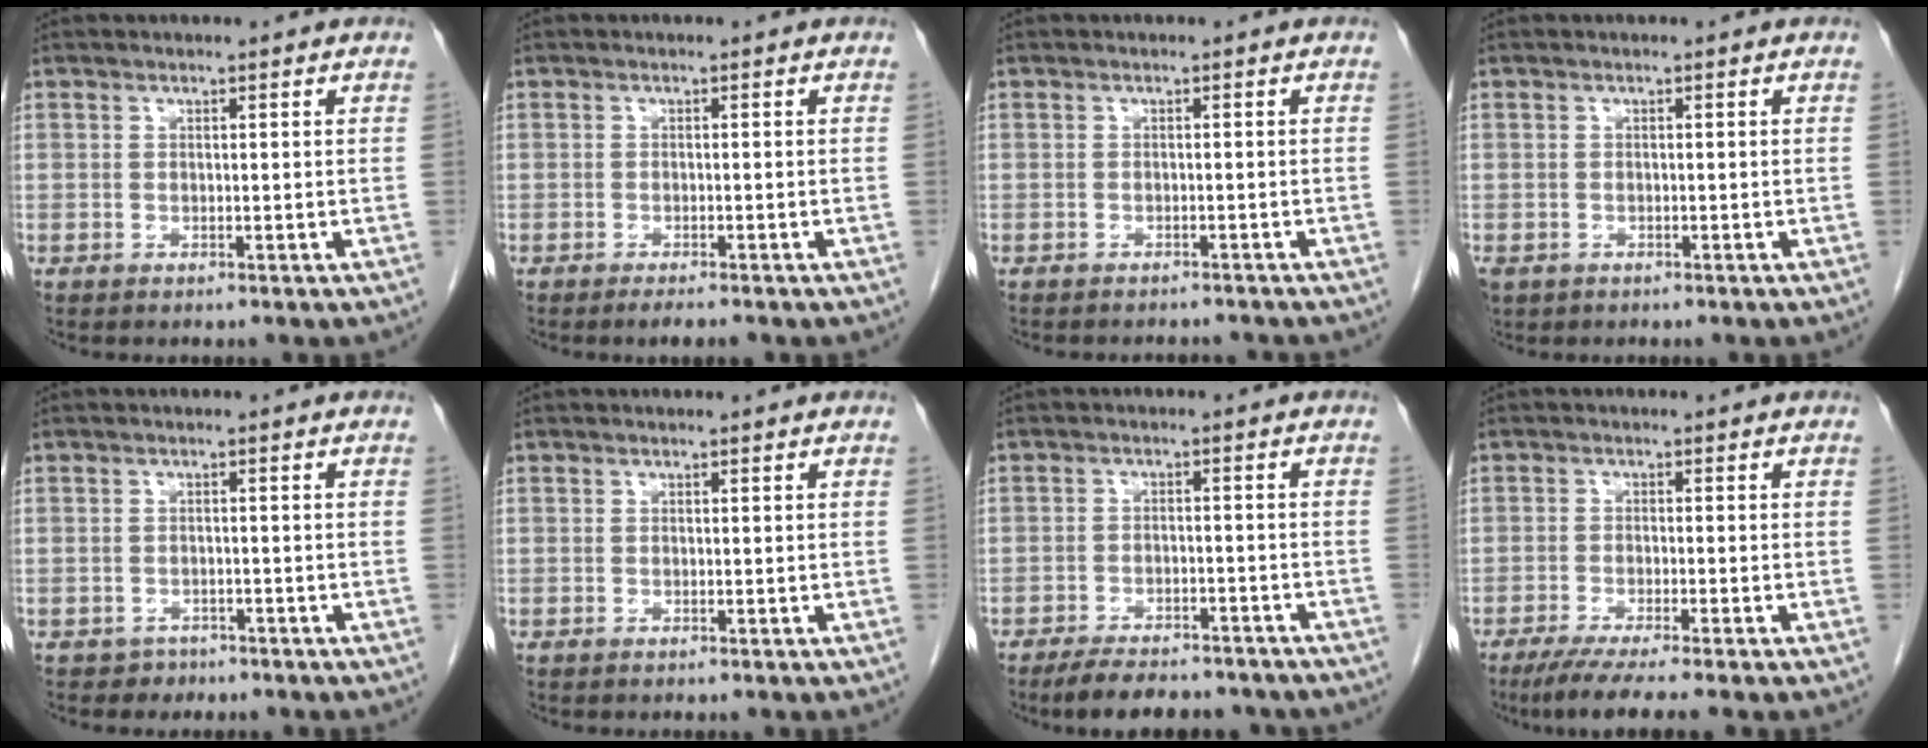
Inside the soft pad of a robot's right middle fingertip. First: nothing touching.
{"total": 2.0, "force": [-1.6, 0.2, 1.1], "torque": [-0.019, -0.005, -0.022]}
{"total": 3.9, "force": [-3.8, 0.9, 0.6], "torque": [-0.004, -0.005, -0.046]}
{"total": 2.7, "force": [-1.5, 2.0, 0.9], "torque": [-0.022, -0.003, -0.023]}
{"total": 1.7, "force": [-1.2, 1.2, -0.3], "torque": [-0.002, 0.008, -0.016]}
{"total": 0.0}
{"total": 12.2, "force": [-10.6, 3.5, 4.9], "torque": [-0.072, 0.003, -0.137]}
{"total": 6.8, "force": [-5.2, -0.4, 4.4], "torque": [-0.064, -0.016, -0.082]}